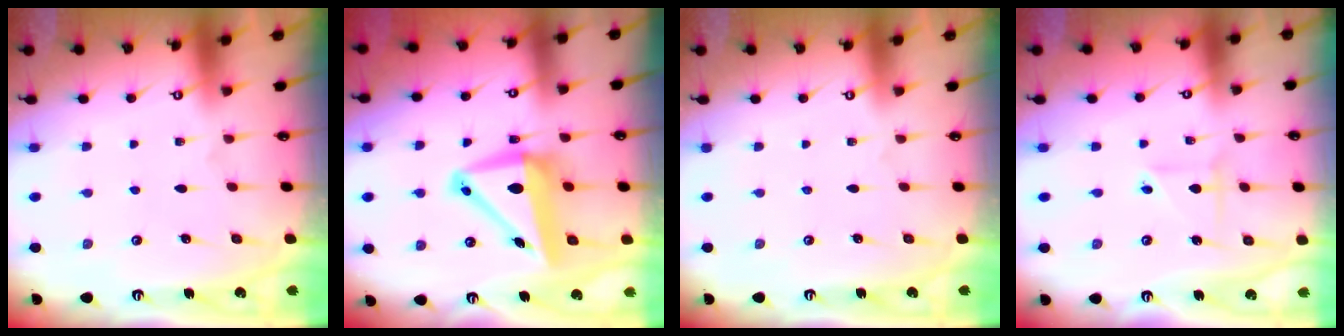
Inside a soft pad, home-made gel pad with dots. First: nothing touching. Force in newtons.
{"total": 10.7, "press": 10.4, "slide": 2.4}
{"total": 0.0}
{"total": 3.1, "press": 3.1, "slide": 0.2}